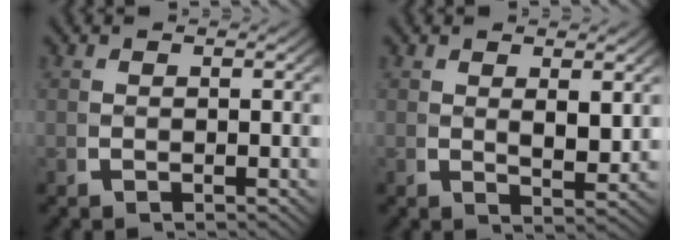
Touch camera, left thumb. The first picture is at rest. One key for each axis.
{"total": 1.9, "fx": 1.1, "fy": 0.6, "fz": 1.4, "tx": -0.028, "ty": -0.011, "tz": 0.023}